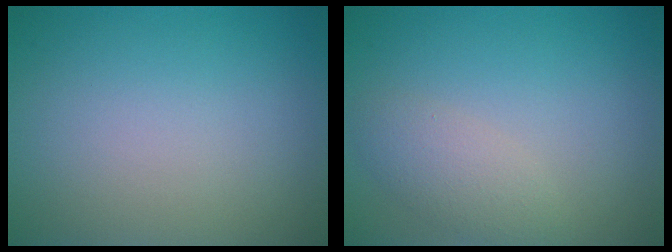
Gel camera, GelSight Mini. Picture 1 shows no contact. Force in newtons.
{"total": 2.5, "press": 2.5, "slide": 0.0}